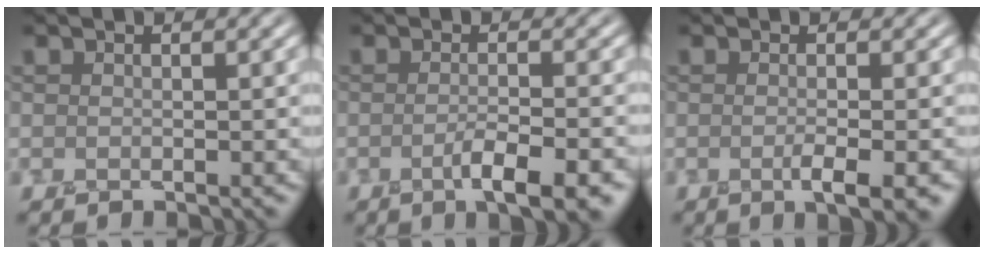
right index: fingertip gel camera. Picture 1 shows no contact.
{"total": 4.7, "force": [-1.9, 1.2, 4.1], "torque": [-0.061, -0.002, -0.031]}
{"total": 3.4, "force": [-1.0, 0.9, 3.2], "torque": [-0.041, -0.003, -0.018]}